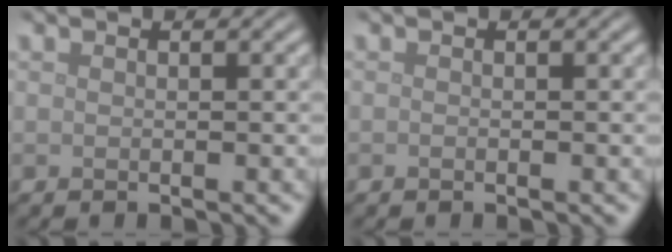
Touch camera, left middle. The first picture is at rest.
{"total": 0.0}